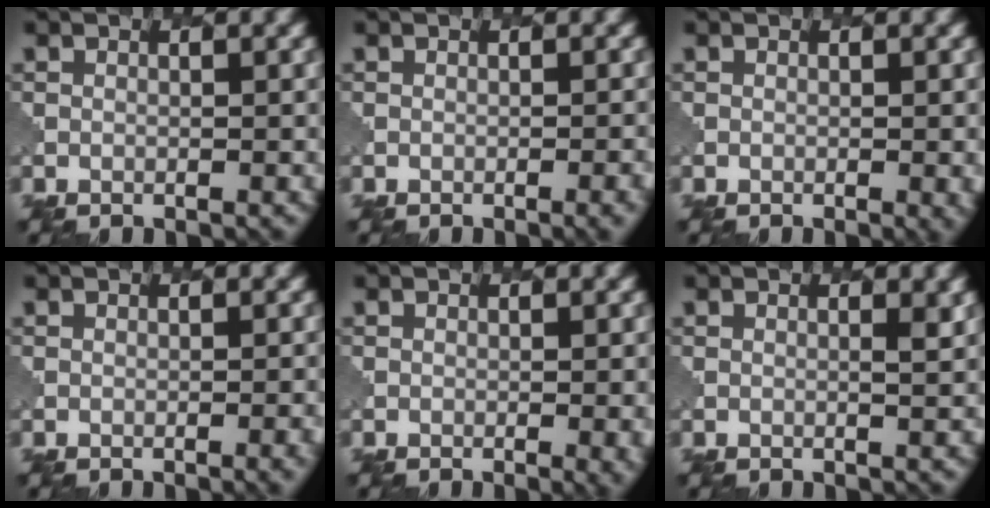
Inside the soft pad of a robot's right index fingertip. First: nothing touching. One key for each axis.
{"total": 2.5, "fx": -1.3, "fy": 0.8, "fz": 2.0, "tx": -0.007, "ty": 0.008, "tz": -0.012}
{"total": 1.5, "fx": -0.5, "fy": 0.2, "fz": 1.3, "tx": -0.018, "ty": 0.000, "tz": -0.008}
{"total": 2.2, "fx": -1.0, "fy": 0.7, "fz": 1.8, "tx": -0.007, "ty": 0.005, "tz": -0.008}
{"total": 2.3, "fx": -0.9, "fy": 0.5, "fz": 2.1, "tx": -0.024, "ty": -0.001, "tz": -0.010}
{"total": 1.2, "fx": 0.4, "fy": 0.2, "fz": 1.1, "tx": -0.017, "ty": -0.001, "tz": 0.004}